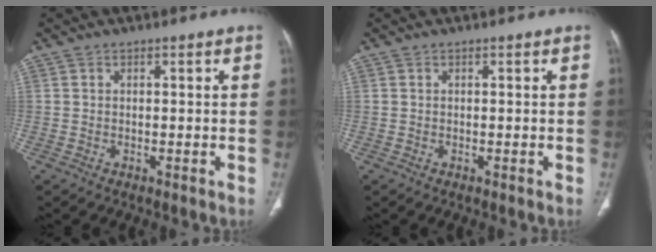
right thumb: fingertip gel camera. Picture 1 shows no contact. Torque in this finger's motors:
{"motor_torque": [0.00, 0.00, 0.00, 0.00, 0.04]}